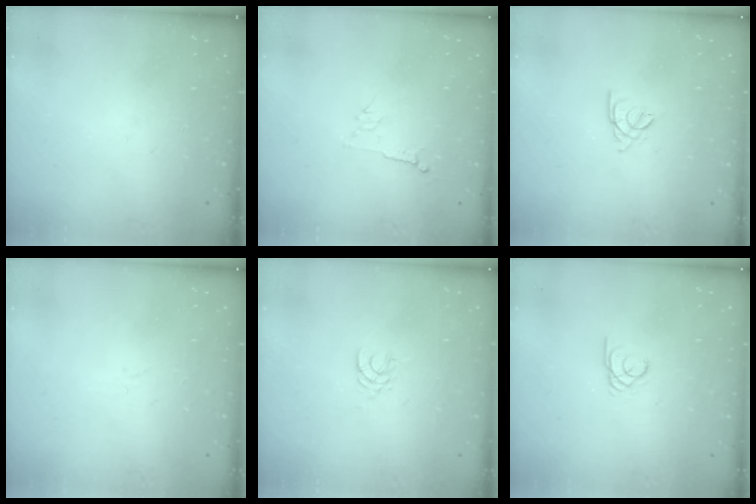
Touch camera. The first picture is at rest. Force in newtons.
{"total": 4.0, "press": 4.0, "slide": 0.7}
{"total": 1.8, "press": 1.7, "slide": 0.5}
{"total": 0.9, "press": 0.9, "slide": 0.2}
{"total": 2.5, "press": 2.5, "slide": 0.4}
{"total": 1.9, "press": 1.9, "slide": 0.0}